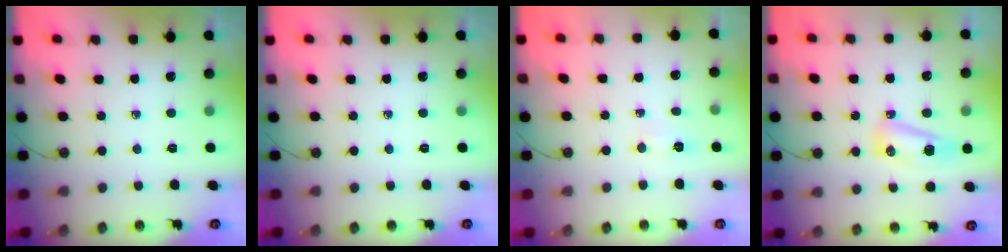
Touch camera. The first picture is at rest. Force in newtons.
{"total": 0.0}
{"total": 3.4, "press": 3.2, "slide": 1.1}
{"total": 7.5, "press": 7.5, "slide": 0.9}